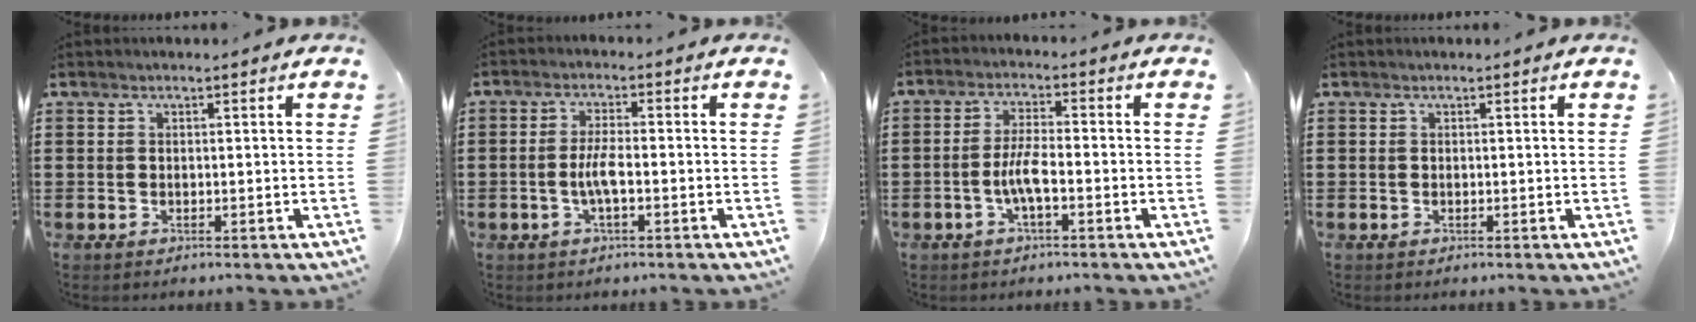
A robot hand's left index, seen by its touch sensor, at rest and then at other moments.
{"total": 3.9, "force": [-1.1, 0.8, 3.7], "torque": [-0.086, -0.005, -0.028]}
{"total": 4.7, "force": [-1.7, 1.0, 4.2], "torque": [-0.102, -0.005, -0.041]}
{"total": 0.0}